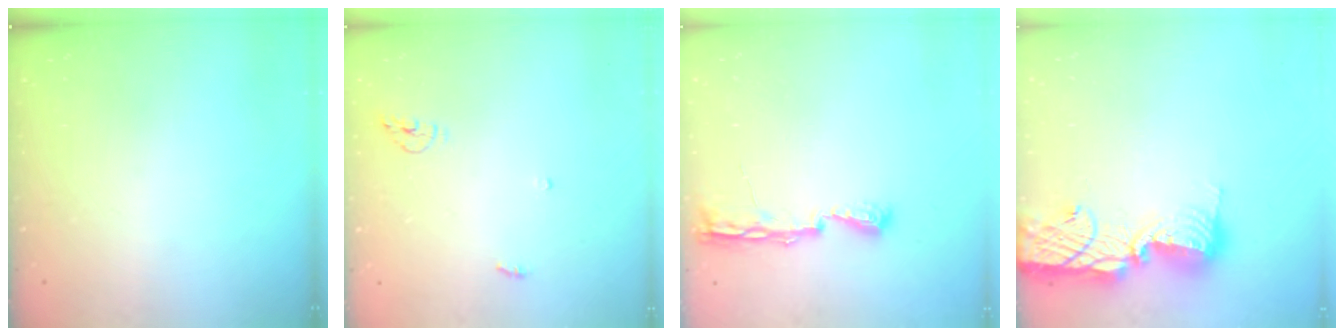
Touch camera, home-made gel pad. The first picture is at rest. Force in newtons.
{"total": 5.4, "press": 5.4, "slide": 0.5}
{"total": 7.1, "press": 7.1, "slide": 0.8}
{"total": 16.6, "press": 16.1, "slide": 4.0}